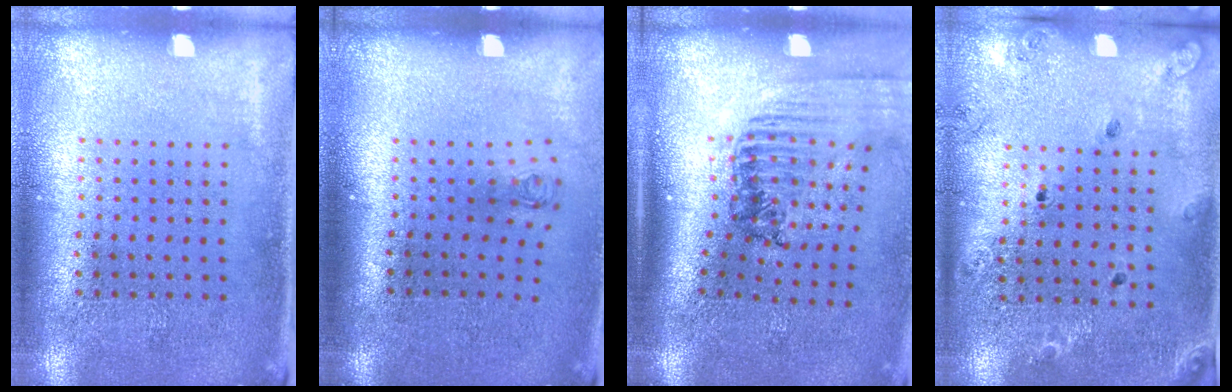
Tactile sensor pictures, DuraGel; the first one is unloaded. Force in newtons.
{"total": 0.7, "press": 0.3, "slide": 0.7}
{"total": 1.7, "press": 1.5, "slide": 0.7}
{"total": 1.3, "press": 1.3, "slide": 0.2}